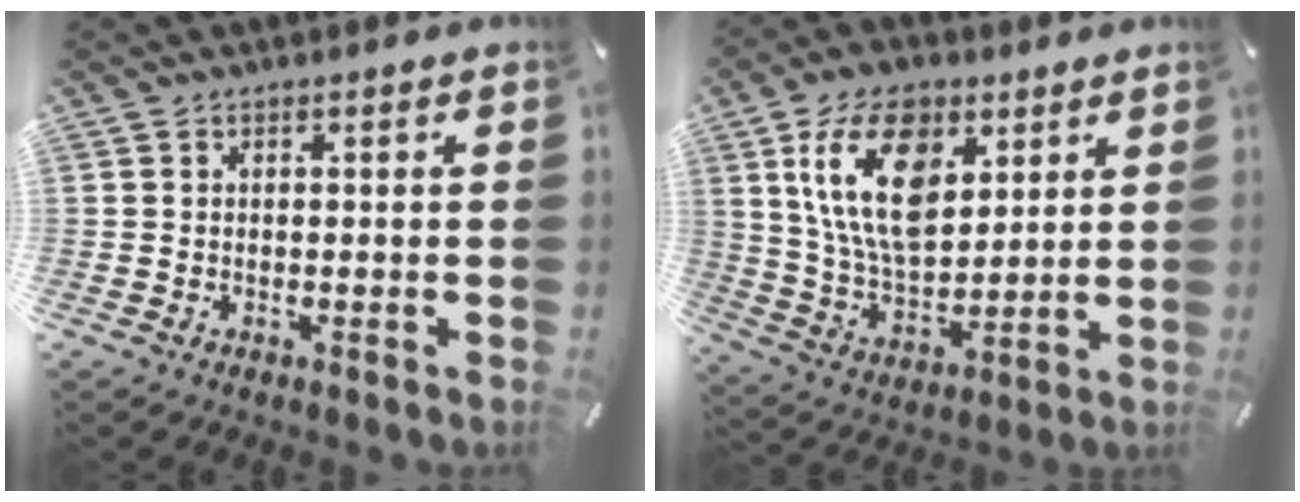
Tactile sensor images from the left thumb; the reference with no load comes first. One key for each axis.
{"total": 17.2, "fx": 7.2, "fy": 10.2, "fz": 11.8, "tx": -0.250, "ty": -0.011, "tz": 0.126}